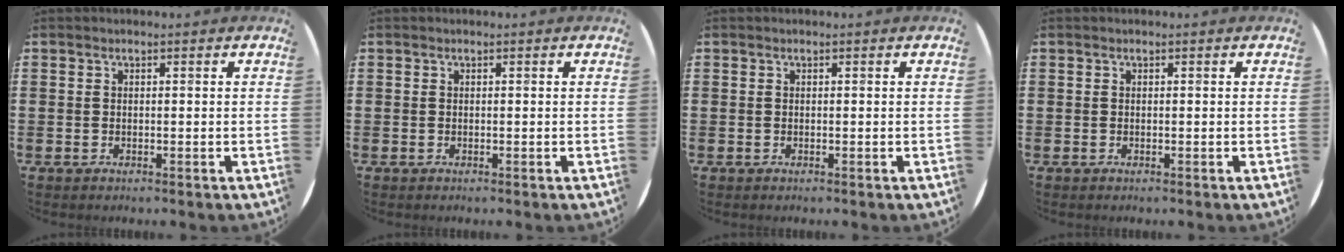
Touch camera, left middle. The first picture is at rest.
{"total": 0.0}
{"total": 0.0}
{"total": 0.0}